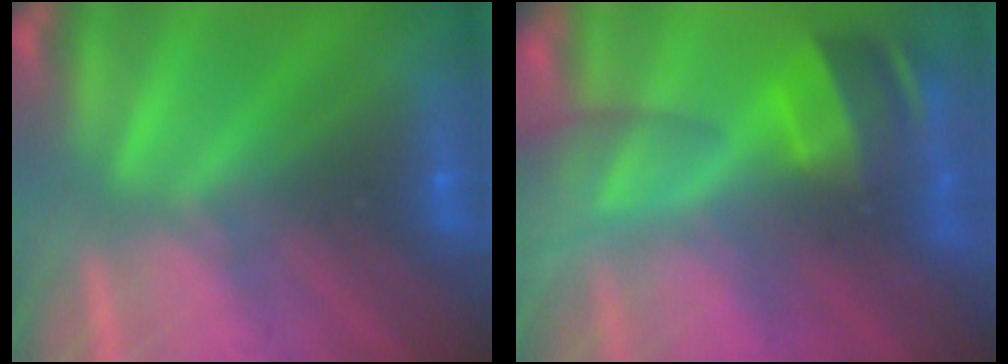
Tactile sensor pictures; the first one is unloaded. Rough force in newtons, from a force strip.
{"total": 10.0}